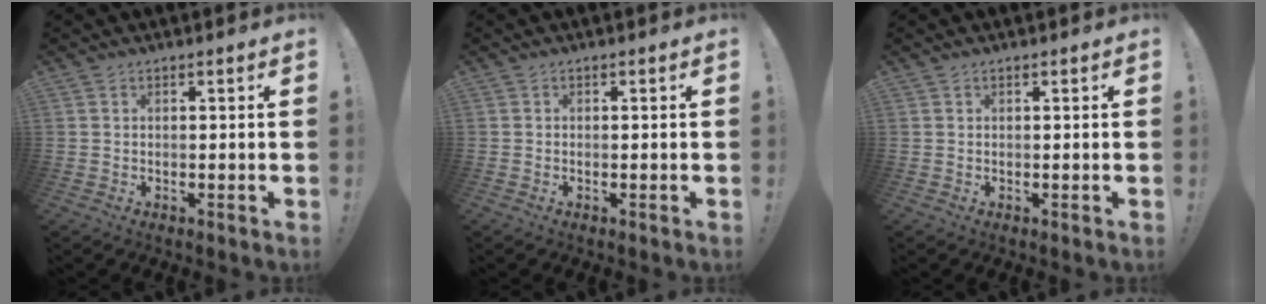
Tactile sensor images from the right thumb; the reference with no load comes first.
{"total": 0.0}
{"total": 0.0}